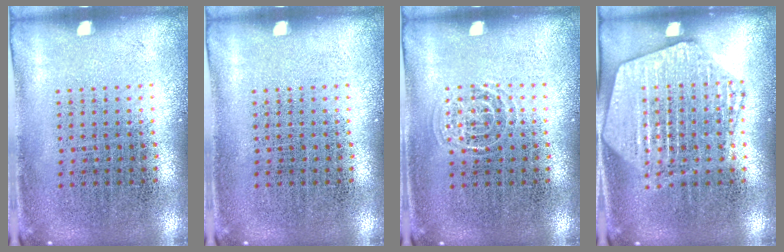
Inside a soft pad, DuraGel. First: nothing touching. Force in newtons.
{"total": 0.0}
{"total": 0.5, "press": 0.5, "slide": 0.1}
{"total": 2.0, "press": 2.0, "slide": 0.2}